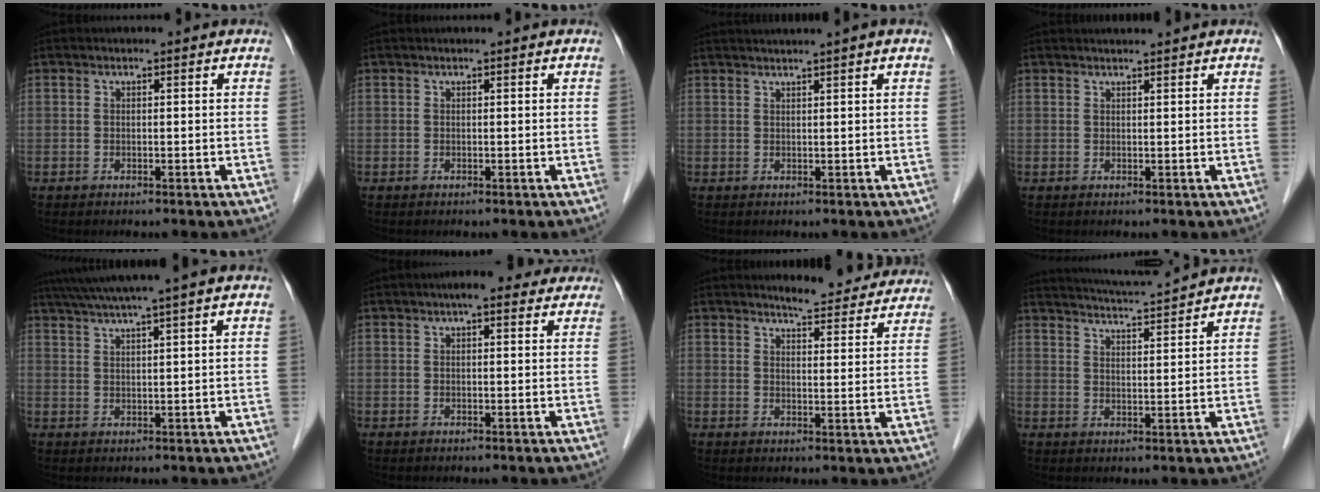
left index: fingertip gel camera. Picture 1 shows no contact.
{"total": 0.0}
{"total": 4.2, "force": [3.4, -1.1, 2.2], "torque": [-0.028, 0.024, 0.056]}
{"total": 2.3, "force": [2.2, -0.4, 0.7], "torque": [-0.008, 0.015, 0.036]}
{"total": 8.1, "force": [6.5, -1.7, 4.5], "torque": [-0.074, 0.026, 0.099]}
{"total": 5.4, "force": [4.0, 1.8, 3.2], "torque": [-0.038, 0.029, 0.049]}
{"total": 10.6, "force": [10.0, 1.8, 2.9], "torque": [-0.027, -0.008, 0.110]}
{"total": 9.7, "force": [9.2, -1.2, 2.8], "torque": [-0.058, 0.012, 0.139]}